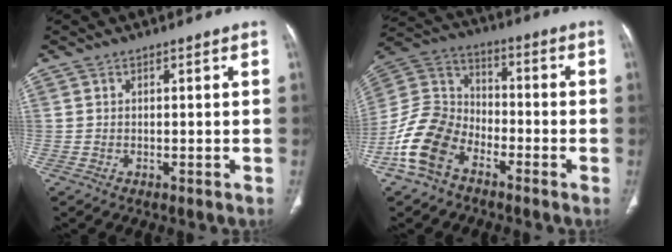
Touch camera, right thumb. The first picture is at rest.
{"total": 13.1, "force": [-7.1, 8.6, 6.8], "torque": [-0.135, 0.050, -0.151]}